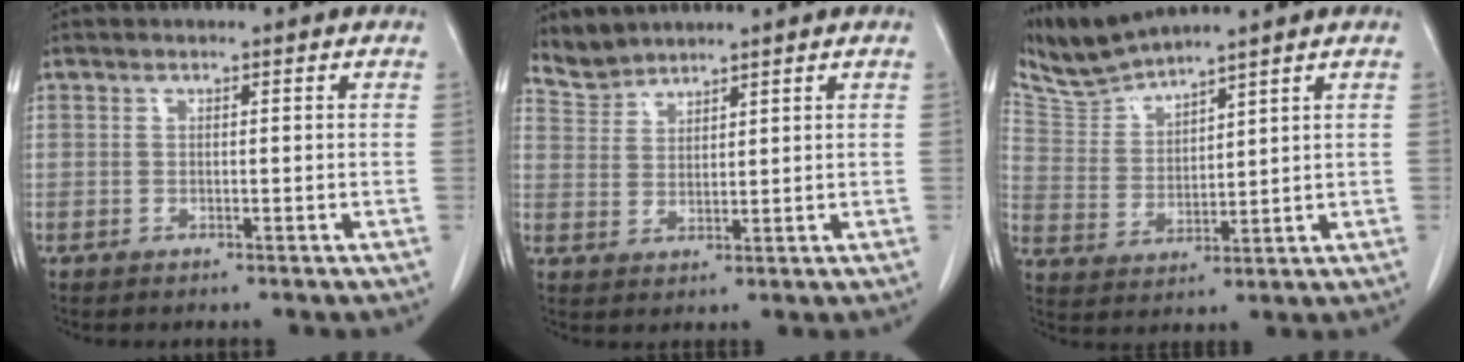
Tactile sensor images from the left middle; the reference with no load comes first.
{"total": 3.7, "force": [3.6, 0.4, -0.6], "torque": [0.005, 0.007, 0.081]}
{"total": 6.6, "force": [6.5, -0.6, 0.9], "torque": [-0.037, 0.002, 0.146]}